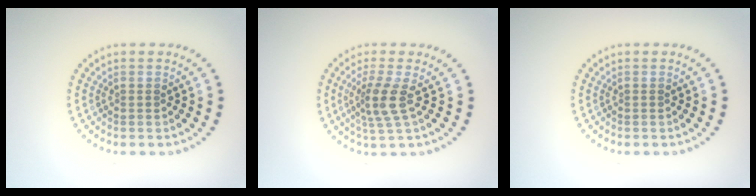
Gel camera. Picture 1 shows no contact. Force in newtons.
{"total": 3.0, "press": 2.2, "slide": 2.0}
{"total": 0.0}